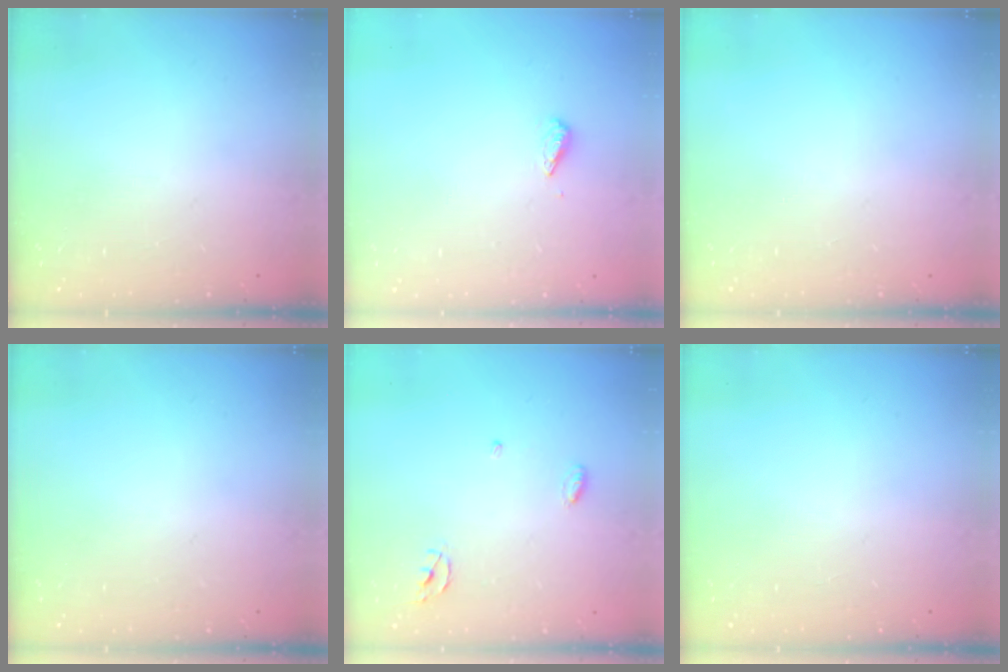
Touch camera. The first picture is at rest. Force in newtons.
{"total": 2.9, "press": 2.9, "slide": 0.4}
{"total": 0.0}
{"total": 0.0}
{"total": 3.9, "press": 3.9, "slide": 0.2}
{"total": 0.0}